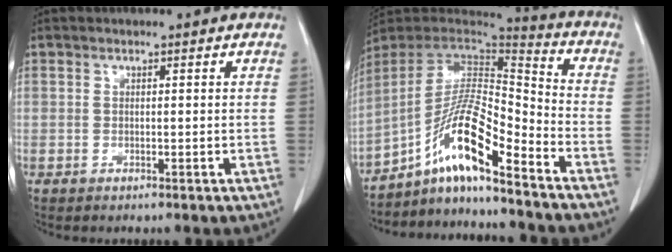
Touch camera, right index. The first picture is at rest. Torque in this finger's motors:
{"motor_torque": [1.10, -1.04, 0.62, 0.21]}